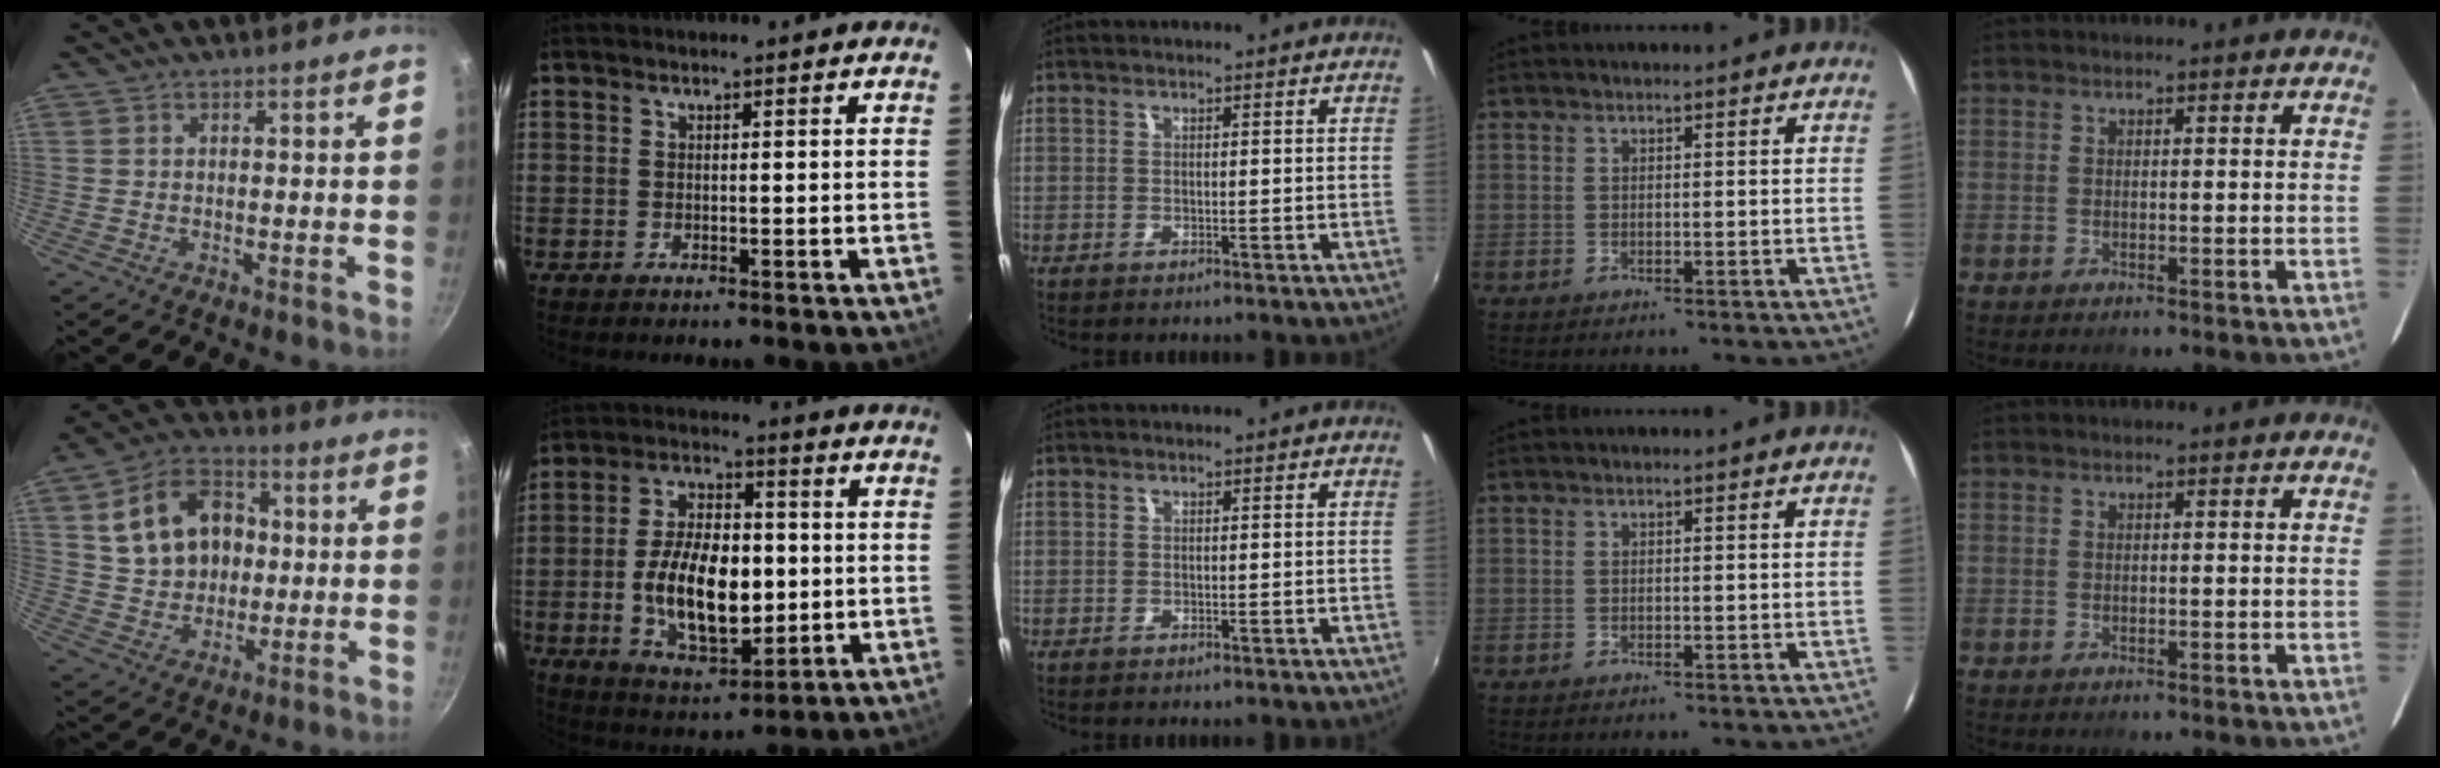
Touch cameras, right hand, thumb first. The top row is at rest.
{"thumb": {"total": 15.9, "force": [2.8, 12.2, 9.9], "torque": [-0.136, 0.021, 0.046]}, "index": {"total": 15.8, "force": [-1.6, 8.2, 13.5], "torque": [-0.255, 0.002, -0.014]}}